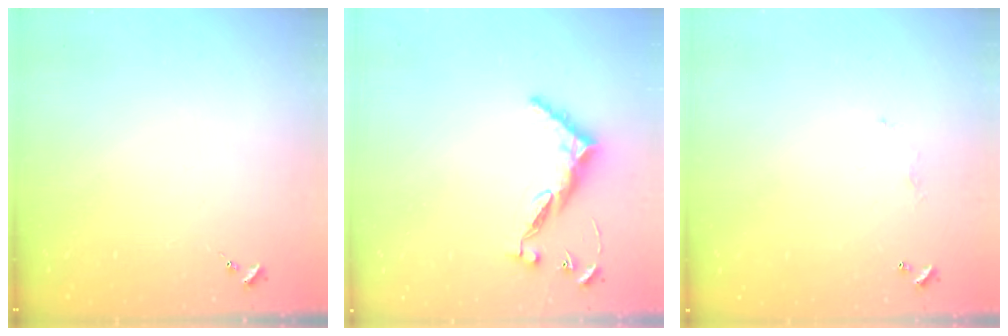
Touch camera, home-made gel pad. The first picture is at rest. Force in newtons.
{"total": 9.8, "press": 9.7, "slide": 1.0}
{"total": 3.6, "press": 3.6, "slide": 0.1}